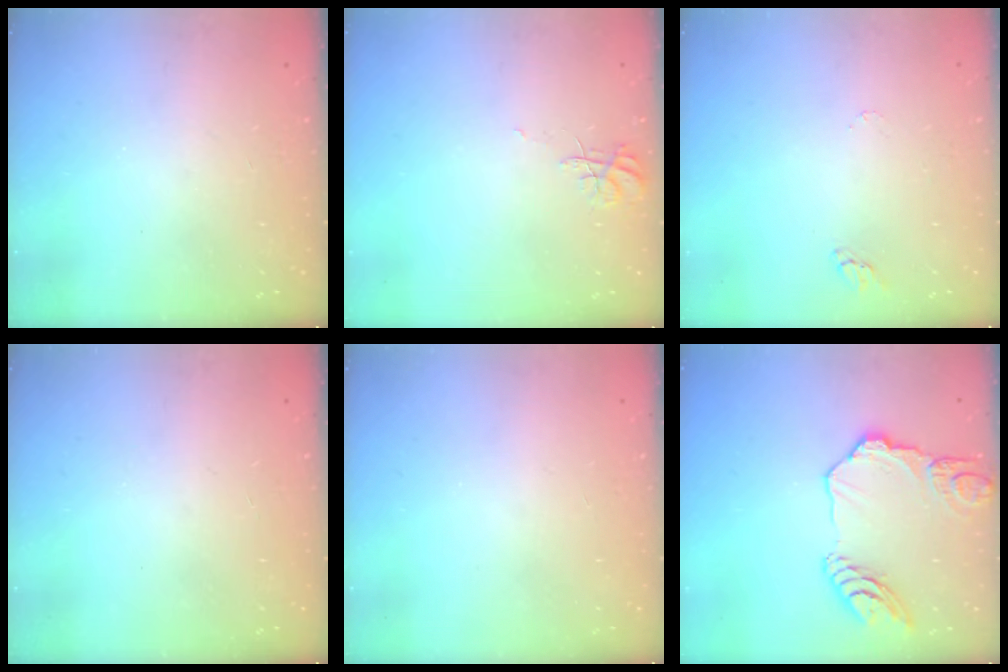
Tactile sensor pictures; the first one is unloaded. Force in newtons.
{"total": 6.5, "press": 6.5, "slide": 0.4}
{"total": 2.9, "press": 2.9, "slide": 0.2}
{"total": 0.0}
{"total": 0.0}
{"total": 14.1, "press": 14.0, "slide": 1.4}